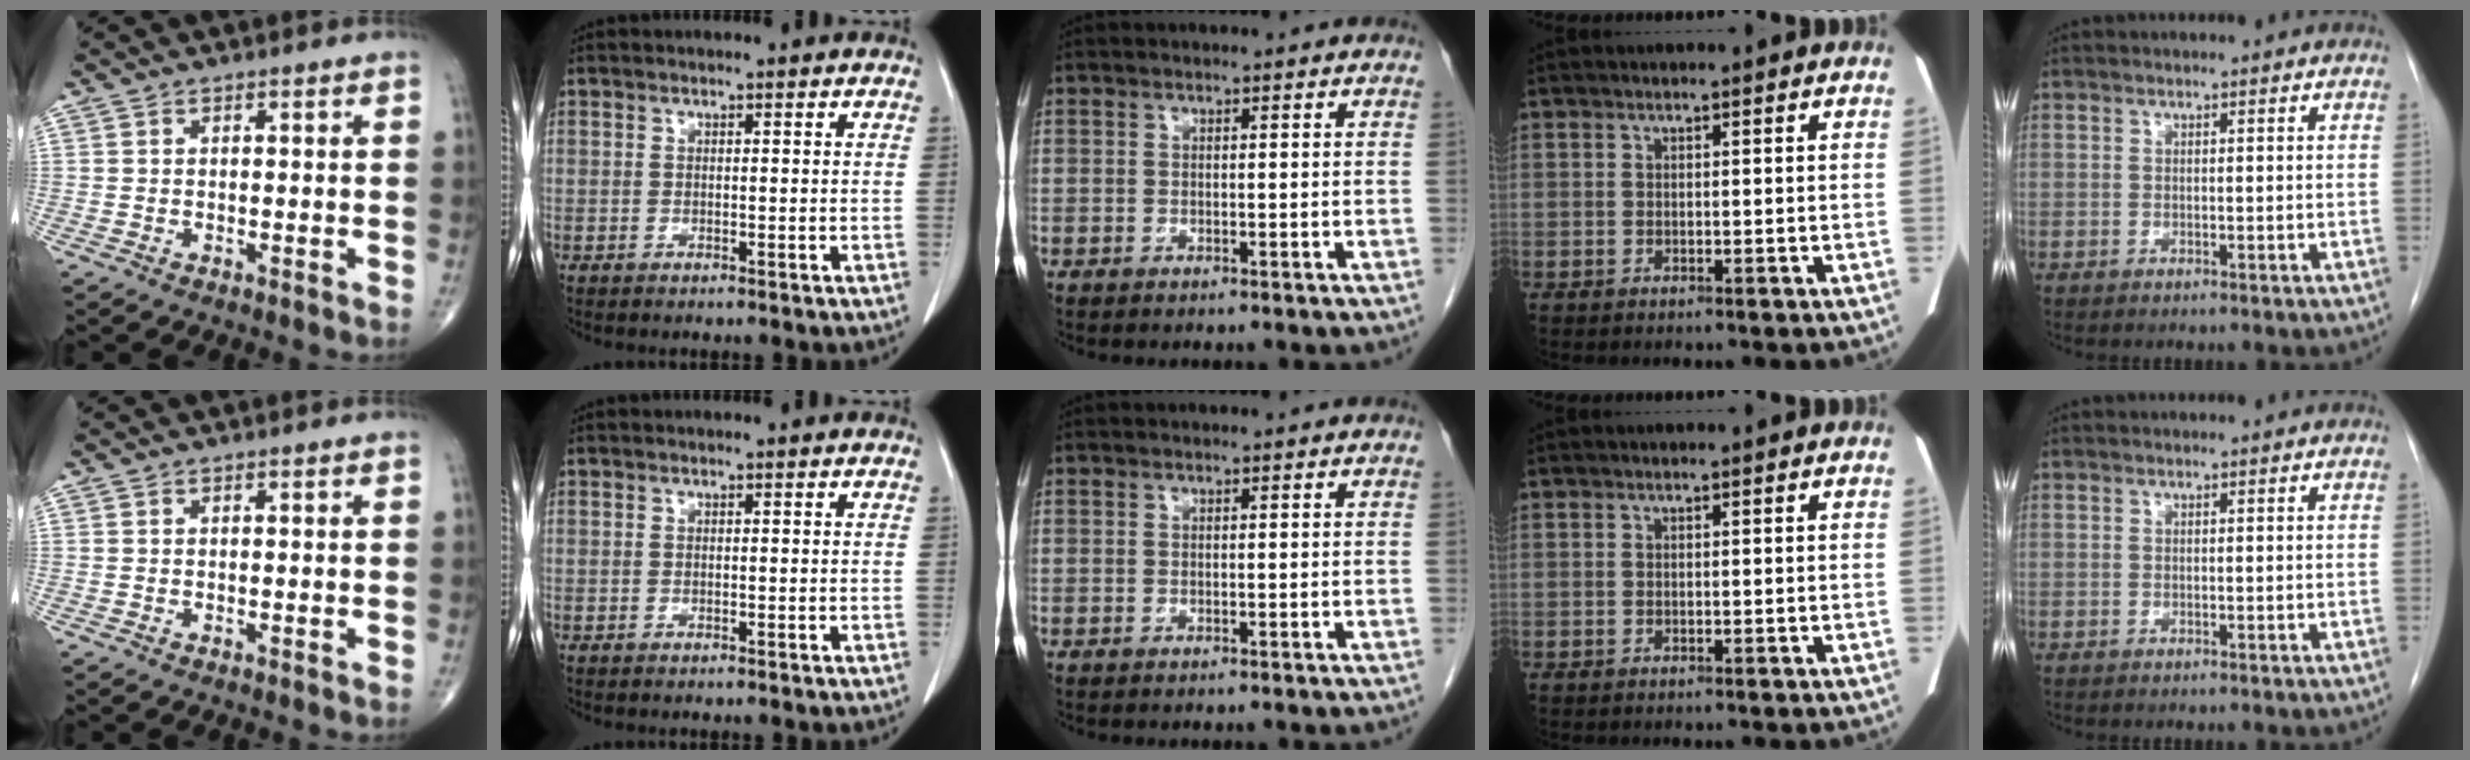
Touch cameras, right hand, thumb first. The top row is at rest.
{}